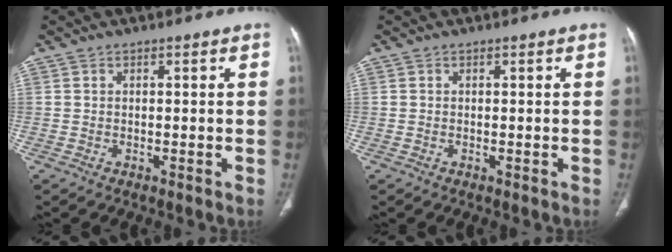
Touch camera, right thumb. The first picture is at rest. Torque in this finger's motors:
{"motor_torque": [-0.09, -0.01, 0.08, -0.34, 0.01]}